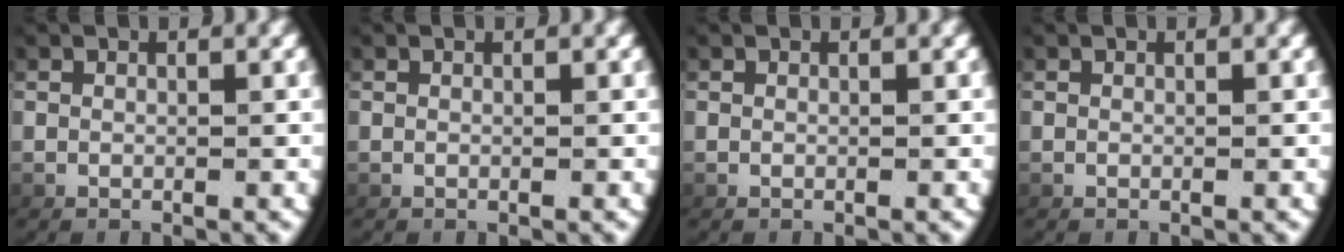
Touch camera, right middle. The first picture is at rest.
{"total": 0.0}
{"total": 0.0}
{"total": 0.0}